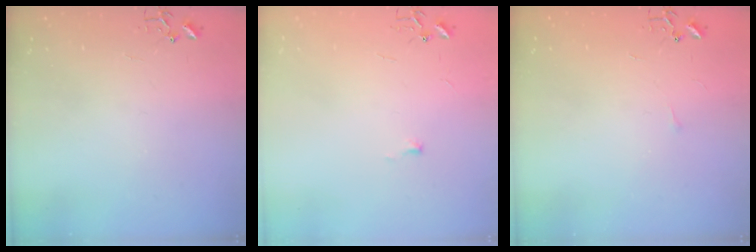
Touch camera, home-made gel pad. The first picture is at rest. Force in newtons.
{"total": 3.4, "press": 3.4, "slide": 0.5}
{"total": 3.3, "press": 3.2, "slide": 0.5}